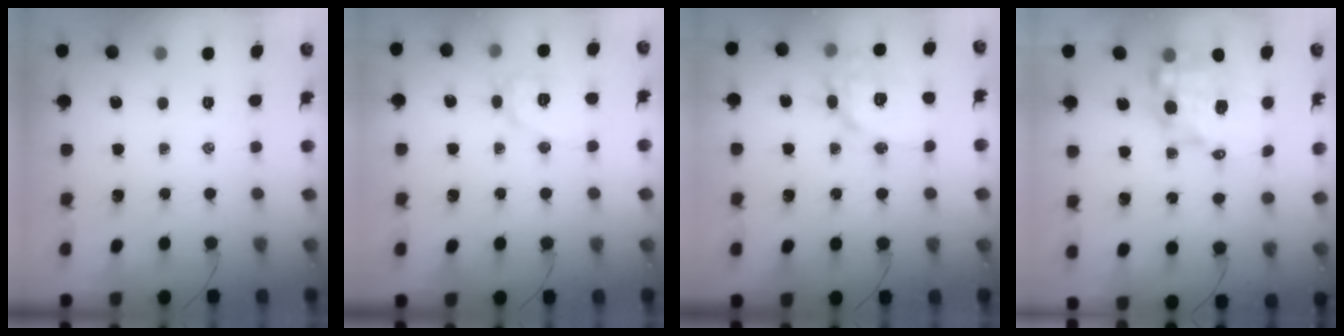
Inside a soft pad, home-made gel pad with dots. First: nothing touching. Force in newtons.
{"total": 9.5, "press": 9.5, "slide": 0.2}
{"total": 14.2, "press": 14.2, "slide": 1.2}
{"total": 12.3, "press": 12.0, "slide": 2.9}